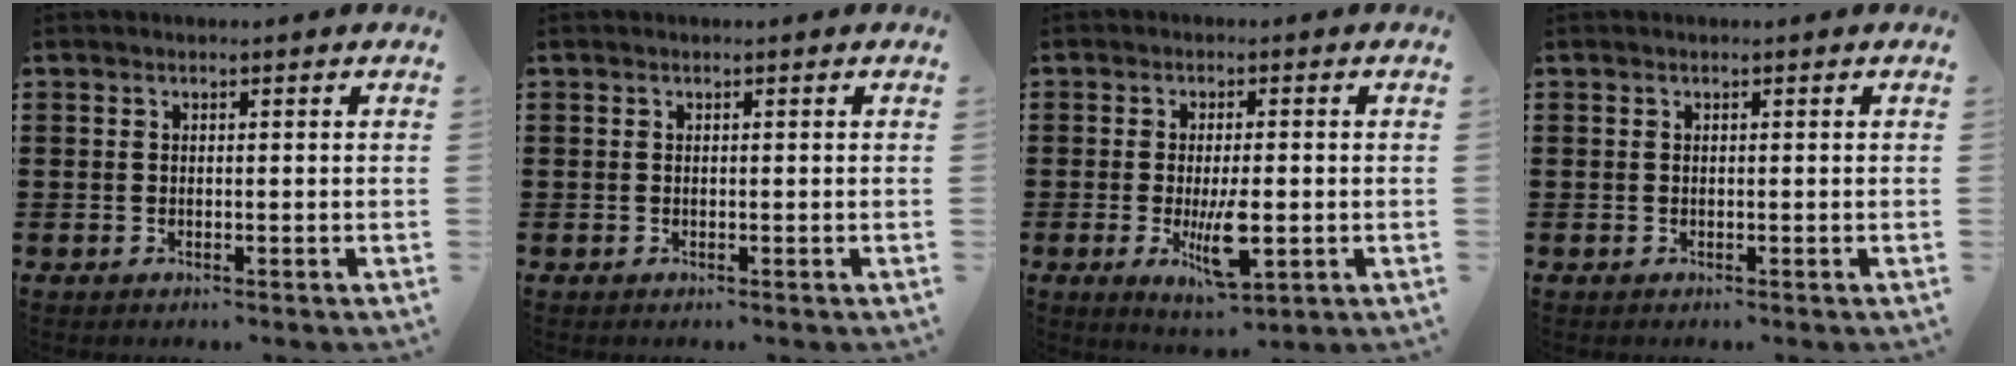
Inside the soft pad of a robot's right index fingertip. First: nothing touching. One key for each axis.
{"total": 0.0}
{"total": 7.3, "fx": -1.6, "fy": 2.3, "fz": 6.8, "tx": -0.129, "ty": -0.017, "tz": -0.030}
{"total": 0.0}